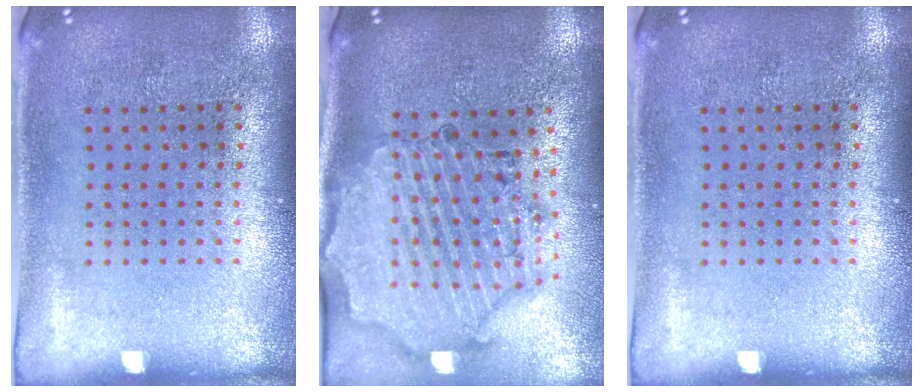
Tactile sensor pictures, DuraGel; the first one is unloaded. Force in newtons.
{"total": 2.1, "press": 2.0, "slide": 0.4}
{"total": 0.0}